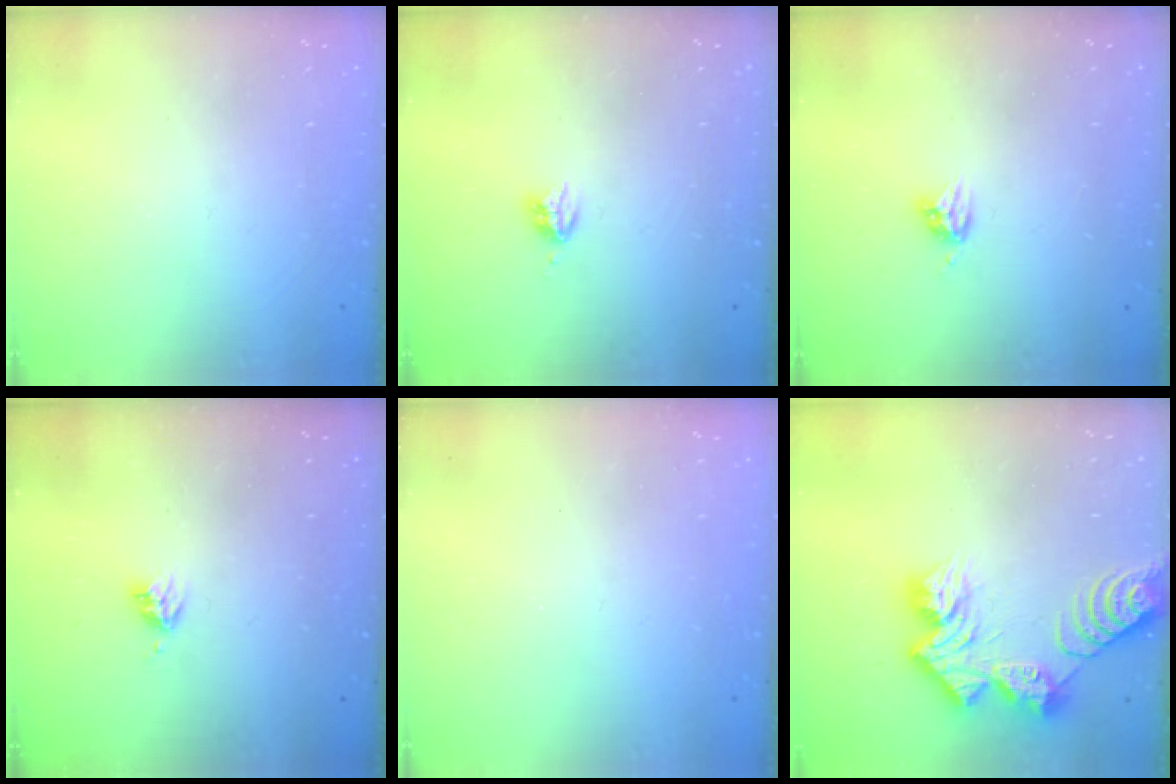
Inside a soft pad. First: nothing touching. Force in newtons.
{"total": 3.6, "press": 3.6, "slide": 0.5}
{"total": 4.6, "press": 4.6, "slide": 0.5}
{"total": 4.3, "press": 4.2, "slide": 0.5}
{"total": 0.0}
{"total": 13.5, "press": 13.5, "slide": 1.1}